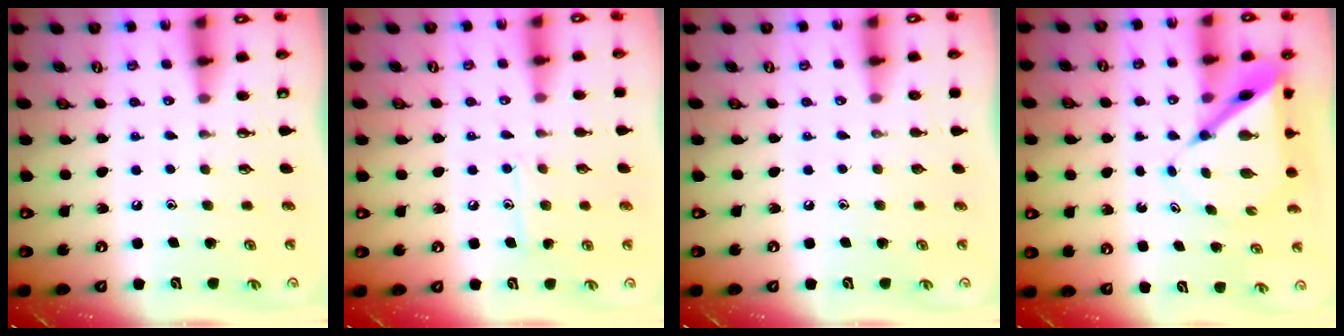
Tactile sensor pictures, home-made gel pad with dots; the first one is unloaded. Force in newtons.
{"total": 7.5, "press": 7.5, "slide": 0.4}
{"total": 0.0}
{"total": 7.0, "press": 7.0, "slide": 0.6}